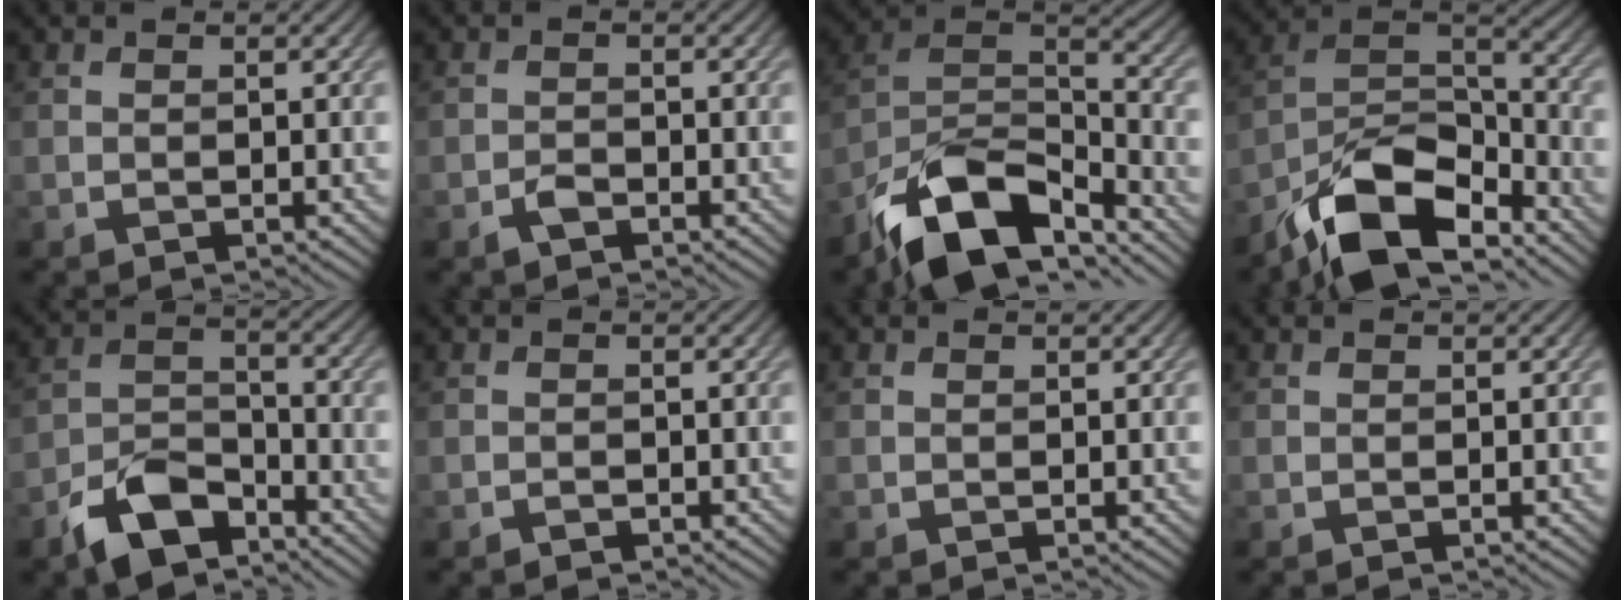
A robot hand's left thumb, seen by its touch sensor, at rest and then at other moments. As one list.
[{"total": 1.6, "force": [-1.1, 0.8, 0.8], "torque": [-0.014, 0.002, -0.024]}, {"total": 13.7, "force": [-9.4, 5.9, 8.0], "torque": [-0.159, -0.015, -0.182]}, {"total": 13.5, "force": [-9.8, 5.2, 7.8], "torque": [-0.150, -0.014, -0.190]}, {"total": 8.3, "force": [-5.8, 4.0, 4.4], "torque": [-0.083, -0.002, -0.127]}, {"total": 0.7, "force": [-0.6, 0.3, 0.2], "torque": [-0.001, 0.001, -0.010]}, {"total": 0.0}, {"total": 0.0}]